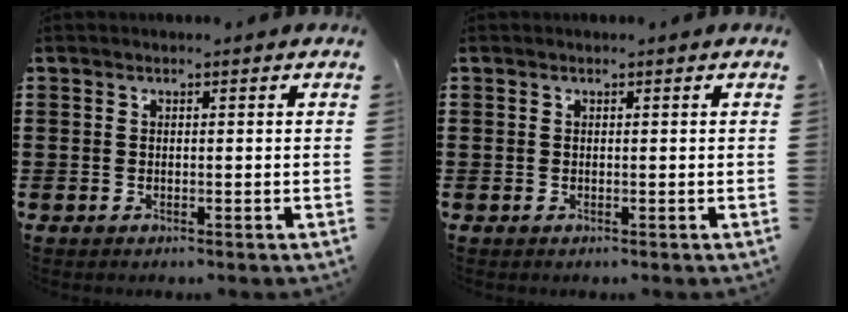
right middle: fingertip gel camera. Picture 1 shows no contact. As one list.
[{"total": 0.0}]